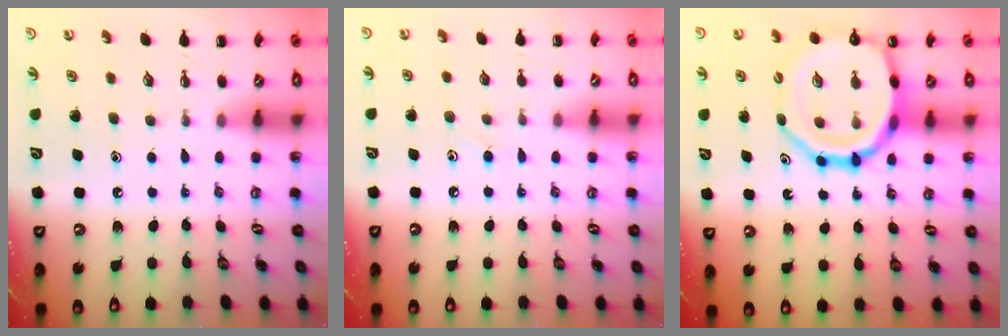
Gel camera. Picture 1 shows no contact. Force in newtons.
{"total": 5.2, "press": 4.9, "slide": 1.8}
{"total": 19.2, "press": 18.9, "slide": 3.0}